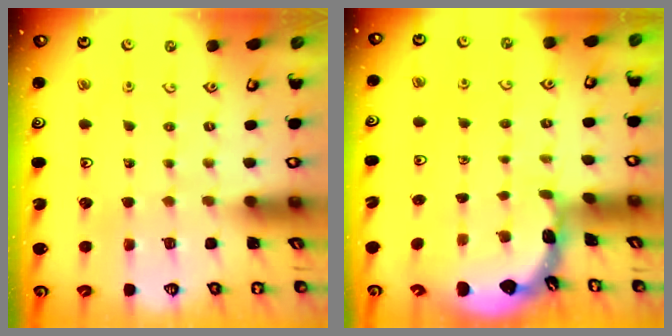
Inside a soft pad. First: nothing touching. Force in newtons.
{"total": 1.6, "press": 1.6, "slide": 0.2}